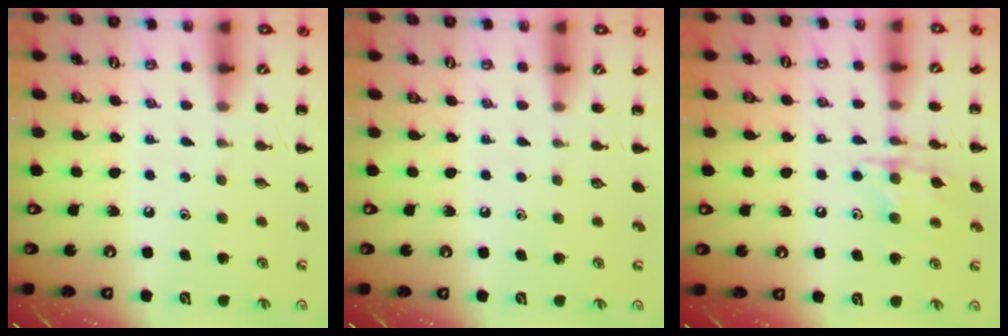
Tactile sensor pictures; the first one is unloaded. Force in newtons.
{"total": 0.0}
{"total": 10.9, "press": 10.8, "slide": 1.5}